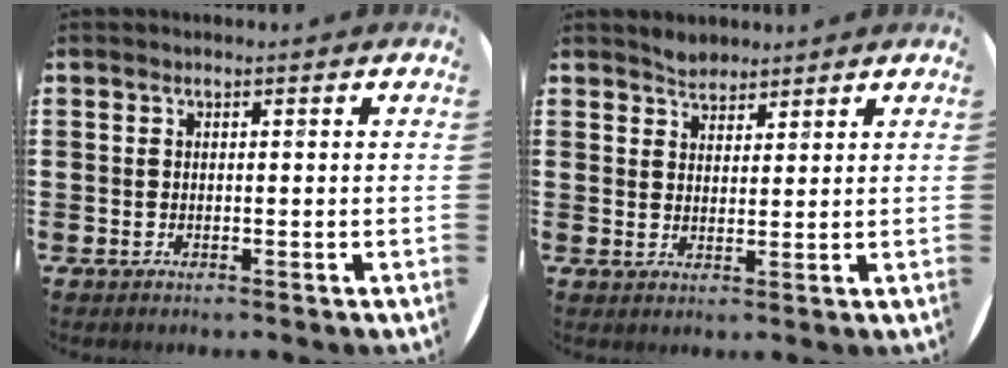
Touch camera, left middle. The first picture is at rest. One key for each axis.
{"total": 2.4, "fx": 2.3, "fy": 0.8, "fz": -0.1, "tx": -0.002, "ty": 0.003, "tz": 0.045}